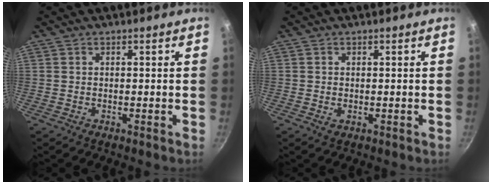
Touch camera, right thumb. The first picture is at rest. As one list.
[{"total": 0.8, "force": [0.0, 0.7, 0.5], "torque": [-0.007, -0.003, -0.001]}]